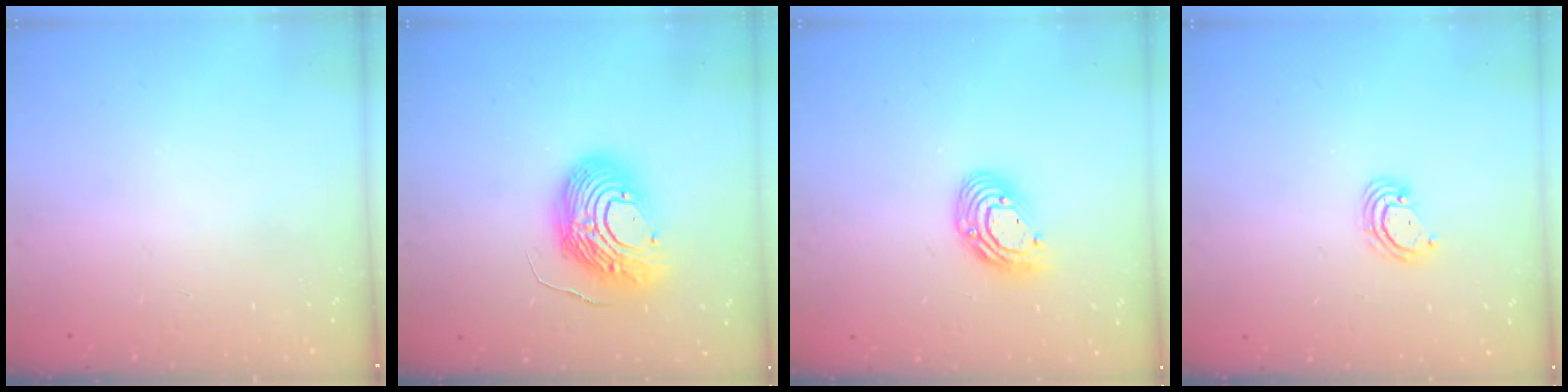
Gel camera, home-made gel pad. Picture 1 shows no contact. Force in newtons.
{"total": 17.7, "press": 17.6, "slide": 1.6}
{"total": 10.3, "press": 10.3, "slide": 1.1}
{"total": 3.2, "press": 3.2, "slide": 0.3}